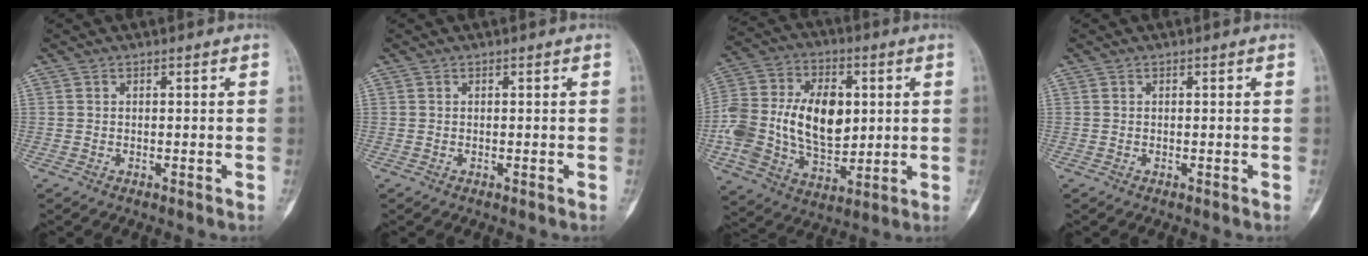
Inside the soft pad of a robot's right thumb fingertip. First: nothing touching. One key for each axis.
{"total": 0.0}
{"total": 20.8, "fx": 0.9, "fy": 13.4, "fz": 15.8, "tx": -0.292, "ty": 0.001, "tz": 0.025}
{"total": 0.0}